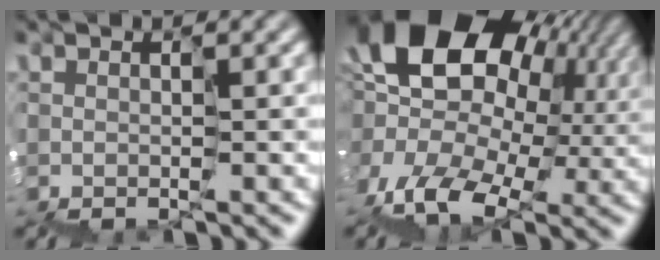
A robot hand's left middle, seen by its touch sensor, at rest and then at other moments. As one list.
[{"total": 14.9, "force": [2.1, 10.3, 10.5], "torque": [-0.196, 0.015, 0.043]}]